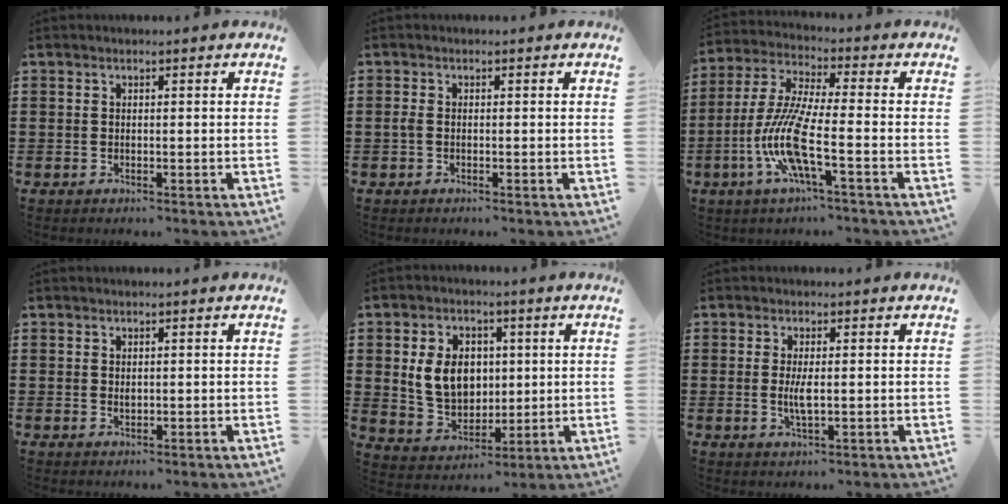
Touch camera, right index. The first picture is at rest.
{"total": 1.0, "force": [-0.3, 0.4, 0.8], "torque": [-0.025, -0.003, -0.008]}
{"total": 10.9, "force": [-4.0, 1.9, 10.0], "torque": [-0.235, -0.020, -0.085]}
{"total": 0.8, "force": [0.2, 0.5, 0.6], "torque": [-0.013, 0.004, 0.002]}
{"total": 8.5, "force": [1.4, 6.6, 5.2], "torque": [-0.110, 0.013, 0.023]}
{"total": 3.3, "force": [-0.1, 0.8, 3.2], "torque": [-0.065, -0.006, -0.006]}